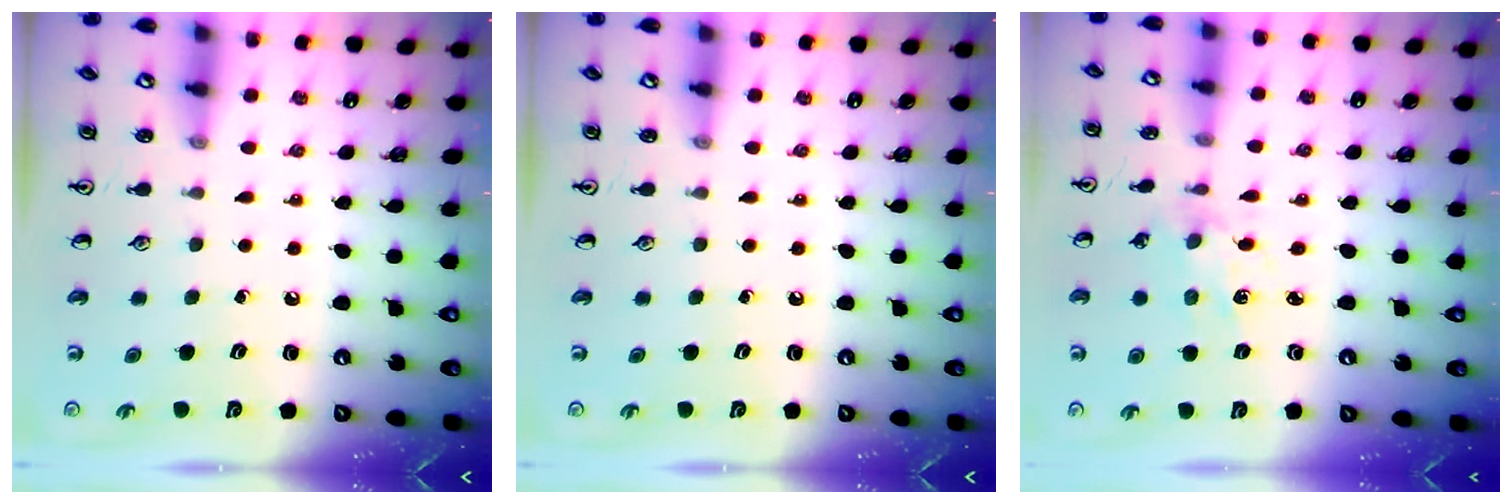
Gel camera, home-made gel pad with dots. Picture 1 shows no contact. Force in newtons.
{"total": 0.0}
{"total": 2.0, "press": 2.0, "slide": 0.3}